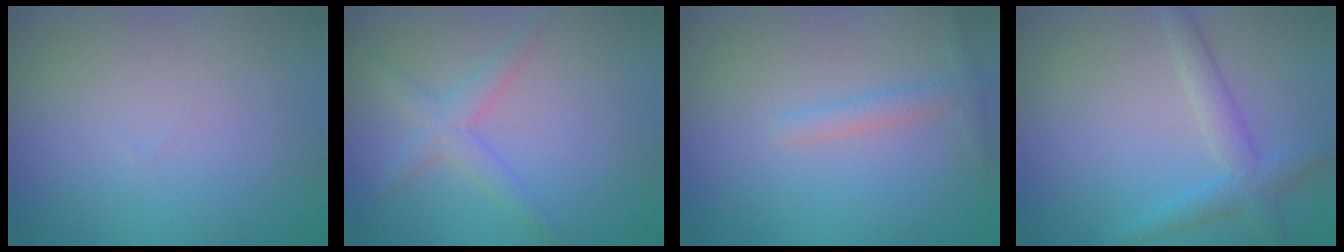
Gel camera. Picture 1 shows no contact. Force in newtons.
{"total": 2.3, "press": 2.3, "slide": 0.1}
{"total": 1.5, "press": 1.5, "slide": 0.0}
{"total": 2.8, "press": 2.8, "slide": 0.2}